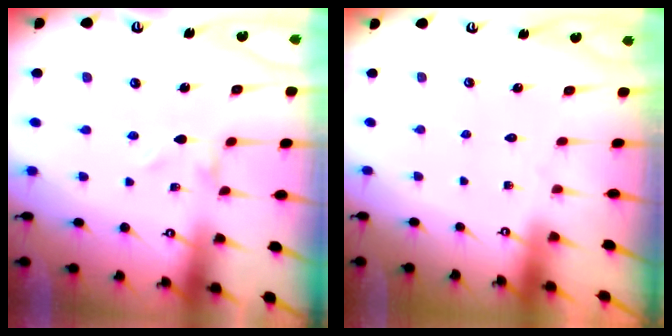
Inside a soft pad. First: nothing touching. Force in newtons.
{"total": 1.8, "press": 1.8, "slide": 0.1}